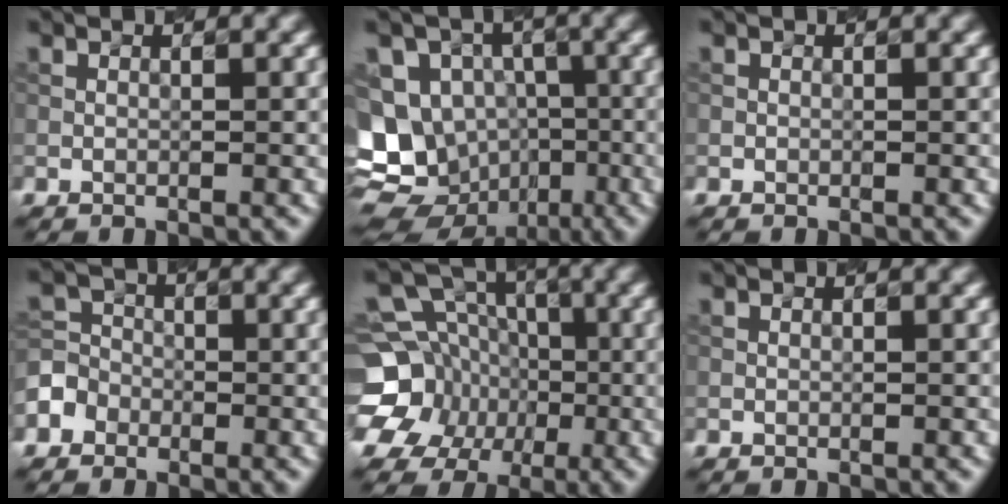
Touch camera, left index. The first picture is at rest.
{"total": 15.3, "force": [-4.7, 13.5, 5.3], "torque": [-0.135, -0.013, -0.082]}
{"total": 0.0}
{"total": 3.5, "force": [-1.9, 2.9, 0.6], "torque": [0.003, 0.002, -0.041]}
{"total": 12.9, "force": [-3.4, 11.6, 4.6], "torque": [-0.114, -0.002, -0.074]}
{"total": 0.0}